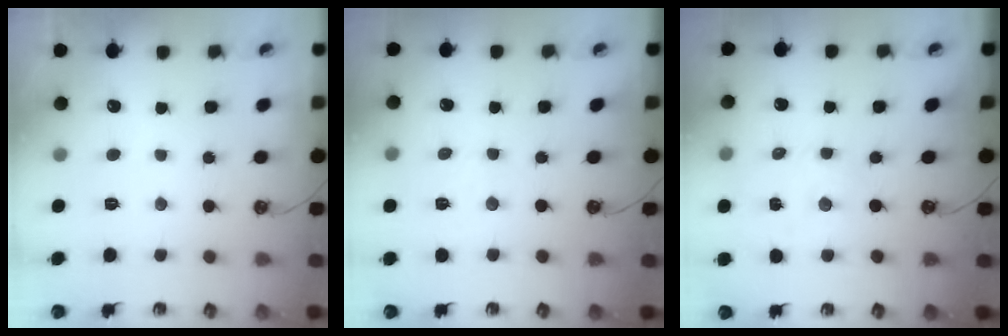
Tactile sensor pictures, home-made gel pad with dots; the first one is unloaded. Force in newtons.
{"total": 2.5, "press": 2.5, "slide": 0.4}
{"total": 1.5, "press": 1.5, "slide": 0.3}